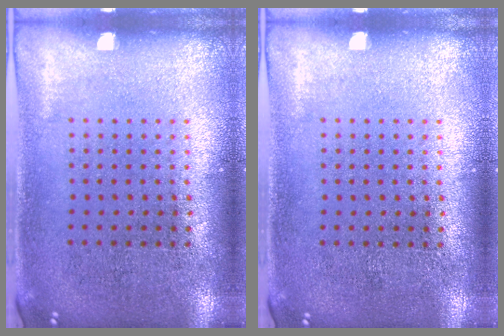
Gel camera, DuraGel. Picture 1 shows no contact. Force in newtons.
{"total": 0.0}